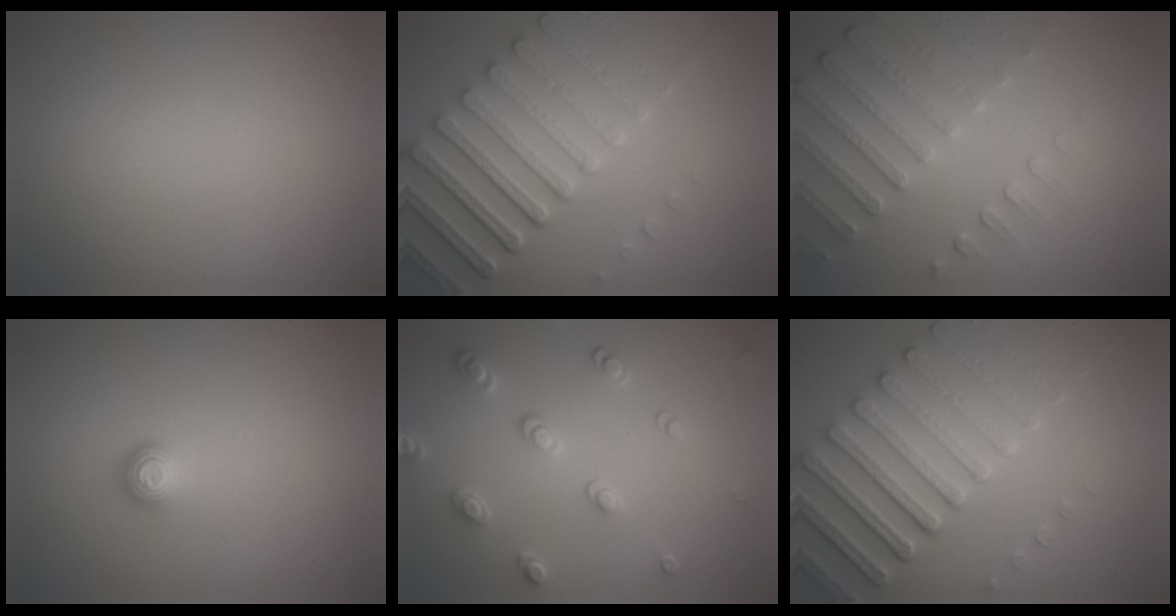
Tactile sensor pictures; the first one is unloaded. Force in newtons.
{"total": 6.9, "press": 5.7, "slide": 3.9}
{"total": 4.8, "press": 3.7, "slide": 3.1}
{"total": 1.2, "press": 1.0, "slide": 0.6}
{"total": 2.8, "press": 2.5, "slide": 1.1}
{"total": 7.1, "press": 5.4, "slide": 4.5}